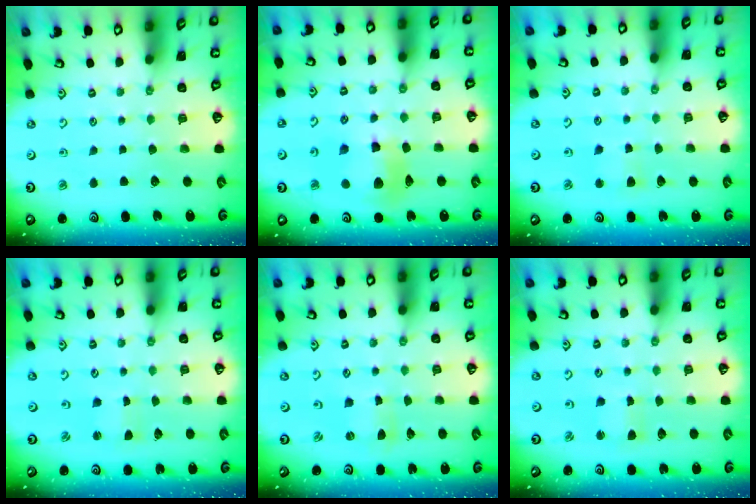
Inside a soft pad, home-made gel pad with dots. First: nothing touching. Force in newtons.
{"total": 12.0, "press": 11.9, "slide": 1.7}
{"total": 3.4, "press": 3.4, "slide": 0.6}
{"total": 1.3, "press": 1.3, "slide": 0.1}
{"total": 1.0, "press": 1.0, "slide": 0.2}
{"total": 1.7, "press": 1.6, "slide": 0.2}